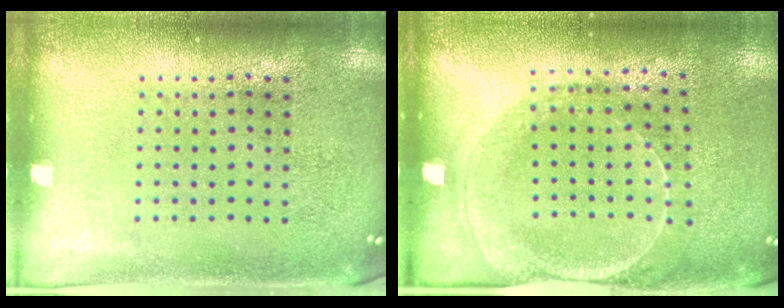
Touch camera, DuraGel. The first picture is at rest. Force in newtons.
{"total": 1.7, "press": 1.7, "slide": 0.3}